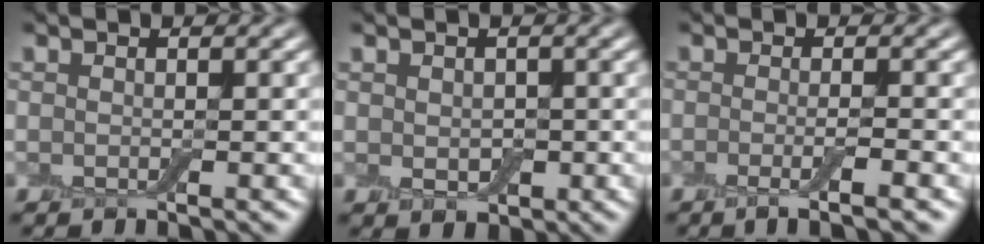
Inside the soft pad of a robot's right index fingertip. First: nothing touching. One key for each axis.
{"total": 1.9, "fx": 0.0, "fy": 1.4, "fz": 1.2, "tx": -0.018, "ty": -0.004, "tz": 0.002}
{"total": 2.7, "fx": -1.0, "fy": 0.5, "fz": 2.4, "tx": -0.035, "ty": -0.005, "tz": -0.020}